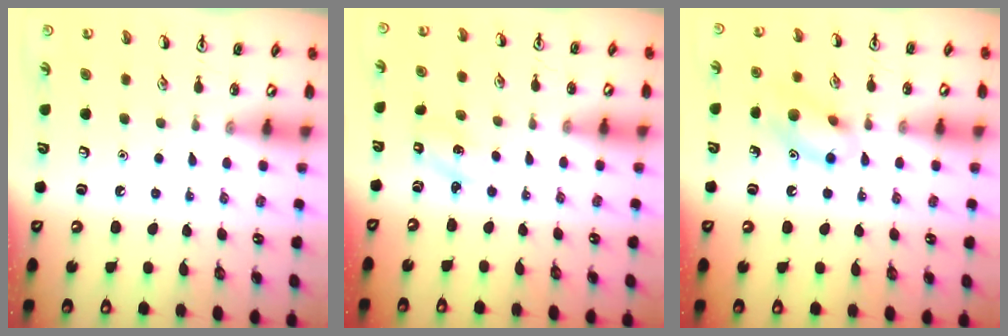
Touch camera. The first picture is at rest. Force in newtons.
{"total": 1.5, "press": 1.4, "slide": 0.4}
{"total": 11.7, "press": 11.6, "slide": 0.7}